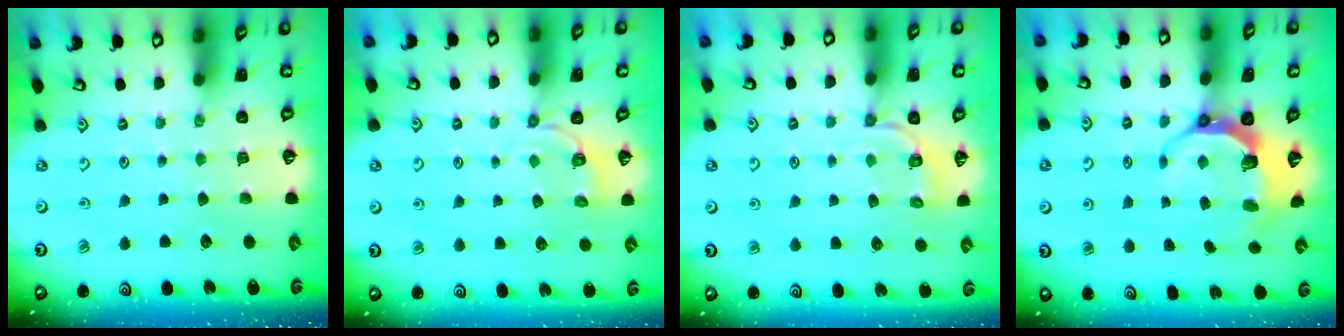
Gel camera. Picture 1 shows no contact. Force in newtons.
{"total": 3.0, "press": 1.8, "slide": 2.4}
{"total": 3.3, "press": 2.8, "slide": 1.7}
{"total": 8.1, "press": 6.9, "slide": 4.3}